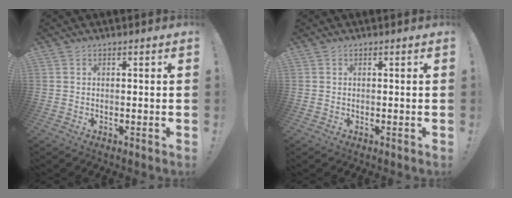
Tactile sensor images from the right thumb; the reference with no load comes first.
{"total": 0.0}